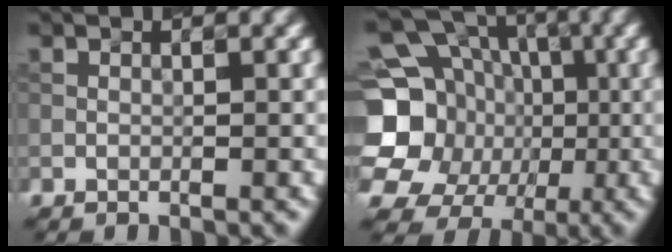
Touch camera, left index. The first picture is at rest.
{"total": 19.1, "force": [-1.4, 17.6, 7.2], "torque": [-0.190, 0.003, -0.051]}